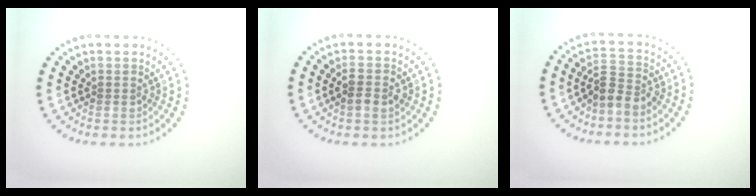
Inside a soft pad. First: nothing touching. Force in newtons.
{"total": 2.0, "press": 2.0, "slide": 0.1}
{"total": 2.8, "press": 2.5, "slide": 1.2}